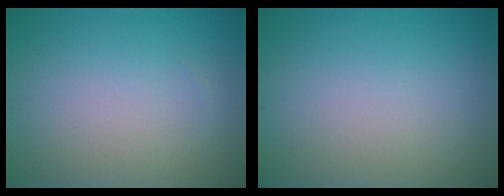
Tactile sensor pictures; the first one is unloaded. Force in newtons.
{"total": 0.0}